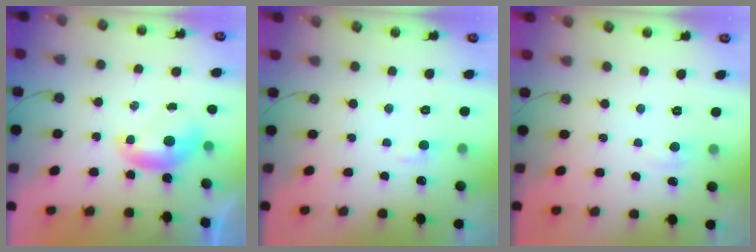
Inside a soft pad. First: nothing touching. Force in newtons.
{"total": 2.7, "press": 2.6, "slide": 0.5}
{"total": 2.1, "press": 2.0, "slide": 0.4}